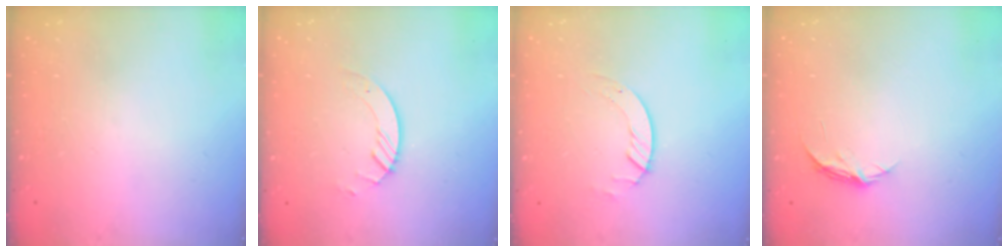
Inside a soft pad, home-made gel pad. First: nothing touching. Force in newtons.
{"total": 3.8, "press": 3.8, "slide": 0.3}
{"total": 2.0, "press": 2.0, "slide": 0.2}
{"total": 4.5, "press": 4.5, "slide": 0.5}